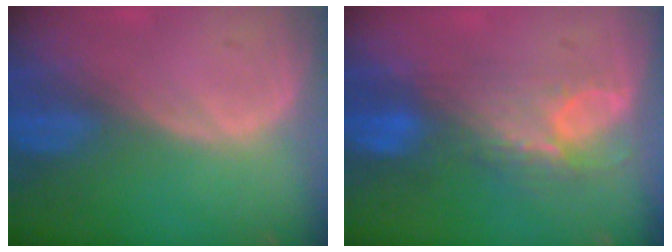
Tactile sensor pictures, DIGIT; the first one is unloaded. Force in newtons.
{"total": 7.5, "press": 6.5, "slide": 3.7}